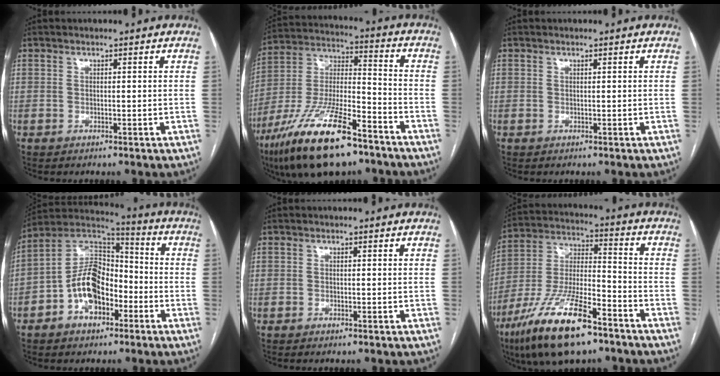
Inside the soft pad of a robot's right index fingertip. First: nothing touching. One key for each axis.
{"total": 20.3, "fx": -13.2, "fy": 4.9, "fz": 14.6, "tx": -0.303, "ty": -0.022, "tz": -0.241}
{"total": 0.0}
{"total": 12.1, "fx": -4.4, "fy": 7.1, "fz": 8.7, "tx": -0.175, "ty": 0.035, "tz": -0.079}
{"total": 0.8, "fx": -0.6, "fy": 0.1, "fz": 0.5, "tx": -0.012, "ty": -0.001, "tz": -0.008}
{"total": 18.7, "fx": -11.9, "fy": 4.6, "fz": 13.7, "tx": -0.290, "ty": -0.022, "tz": -0.218}